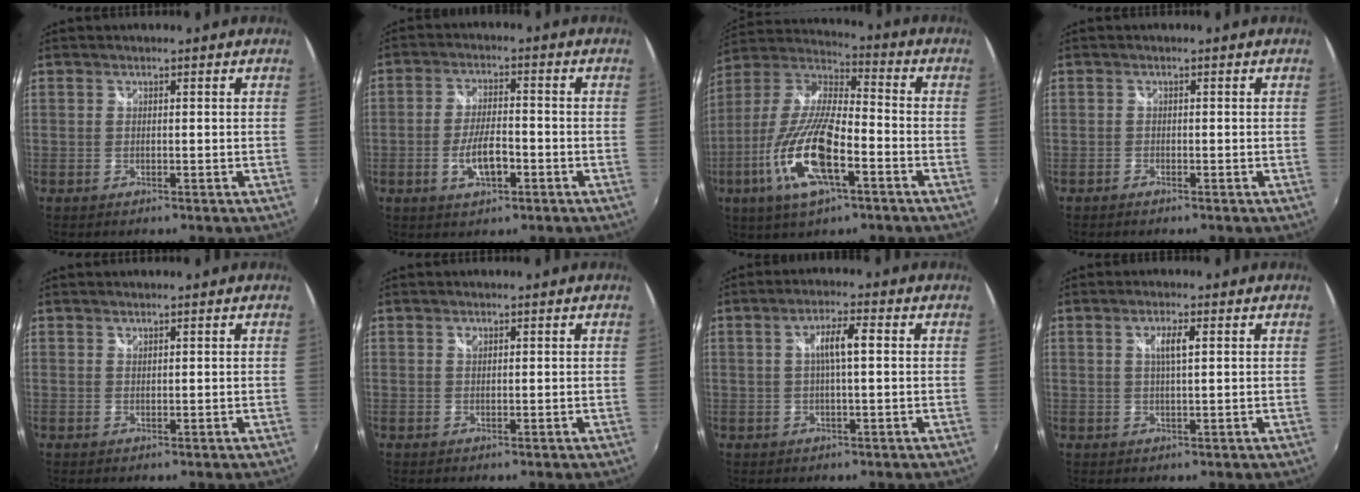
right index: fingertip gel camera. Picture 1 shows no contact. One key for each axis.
{"total": 6.6, "fx": -2.6, "fy": 2.4, "fz": 5.6, "tx": -0.111, "ty": -0.002, "tz": -0.042}
{"total": 18.2, "fx": -7.1, "fy": 5.5, "fz": 15.9, "tx": -0.329, "ty": -0.021, "tz": -0.141}
{"total": 0.8, "fx": -0.7, "fy": 0.3, "fz": 0.3, "tx": -0.007, "ty": -0.001, "tz": -0.014}
{"total": 0.6, "fx": 0.6, "fy": -0.1, "fz": 0.1, "tx": 0.000, "ty": 0.001, "tz": 0.011}
{"total": 0.7, "fx": 0.5, "fy": 0.3, "fz": 0.4, "tx": -0.006, "ty": 0.002, "tz": 0.008}
{"total": 4.8, "fx": 0.7, "fy": 0.4, "fz": 4.7, "tx": -0.086, "ty": 0.006, "tz": 0.013}
{"total": 3.0, "fx": 1.0, "fy": 0.2, "fz": 2.9, "tx": -0.051, "ty": 0.001, "tz": 0.016}